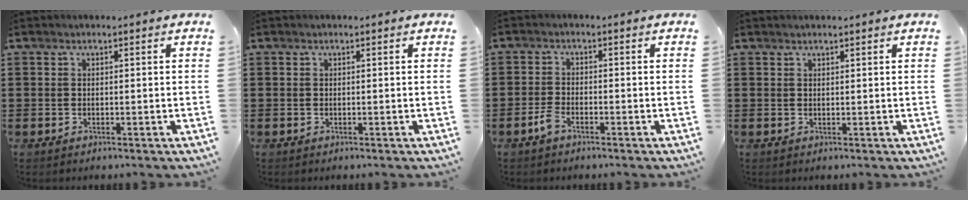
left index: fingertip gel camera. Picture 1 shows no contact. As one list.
[{"total": 0.0}, {"total": 2.4, "force": [-1.7, 0.6, 1.6], "torque": [-0.043, 0.000, -0.037]}, {"total": 0.6, "force": [0.6, 0.0, 0.2], "torque": [-0.005, -0.001, 0.012]}]